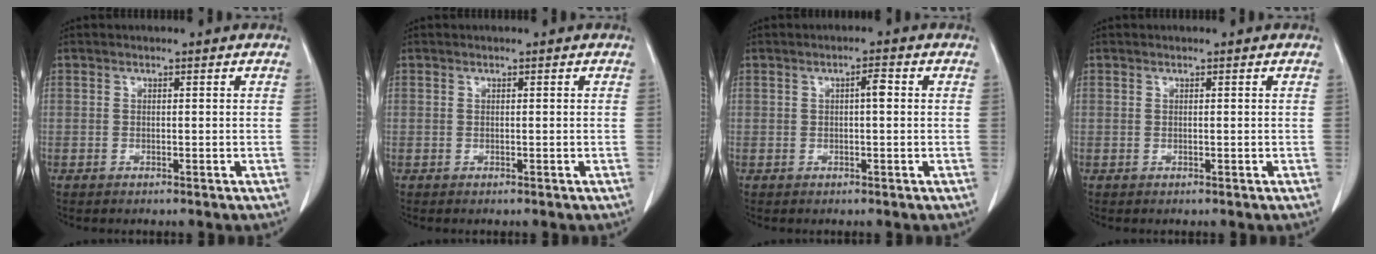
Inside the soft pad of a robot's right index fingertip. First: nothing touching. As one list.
[{"total": 0.0}, {"total": 1.9, "force": [0.3, 0.4, 1.8], "torque": [-0.028, 0.005, 0.003]}, {"total": 0.0}]